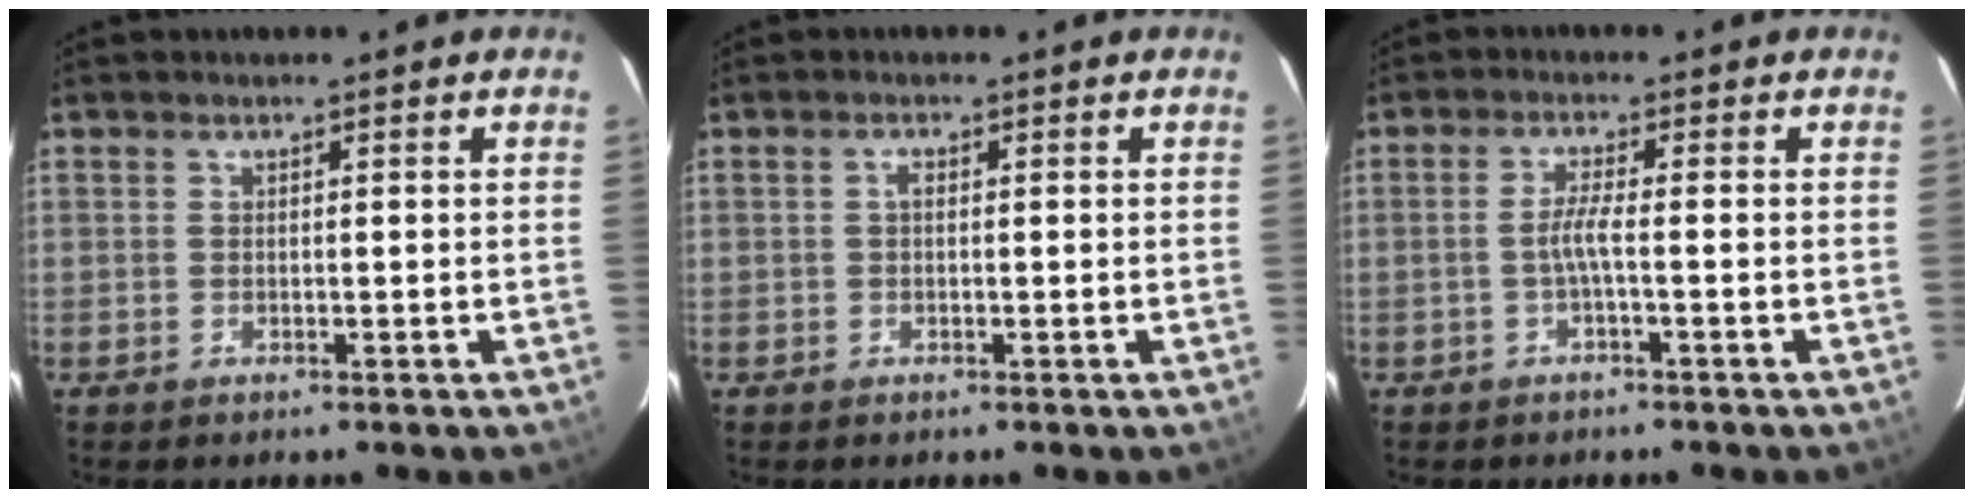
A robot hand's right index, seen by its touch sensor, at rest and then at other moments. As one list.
[{"total": 0.9, "force": [0.0, 0.6, 0.7], "torque": [-0.014, 0.005, -0.001]}, {"total": 2.7, "force": [-1.0, -0.4, 2.4], "torque": [-0.051, 0.001, -0.019]}]